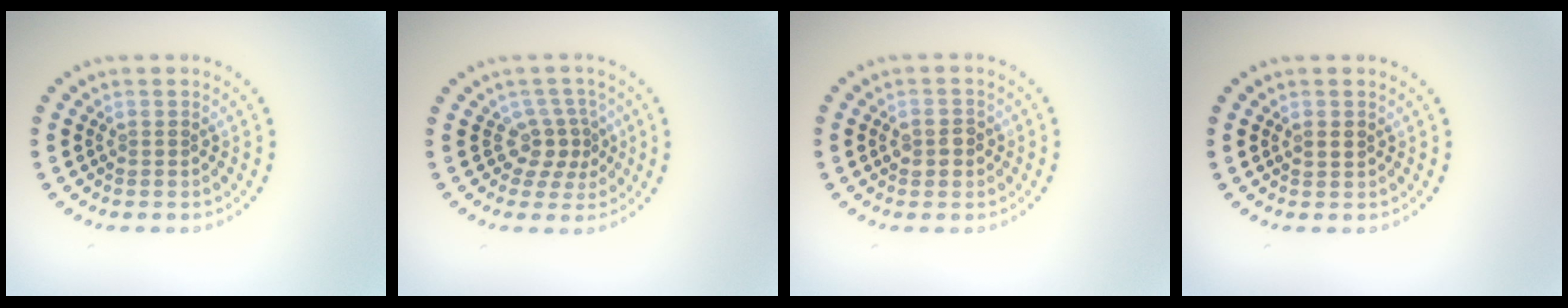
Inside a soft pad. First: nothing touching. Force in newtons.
{"total": 2.6, "press": 1.8, "slide": 1.9}
{"total": 1.7, "press": 1.7, "slide": 0.0}
{"total": 1.4, "press": 1.4, "slide": 0.0}